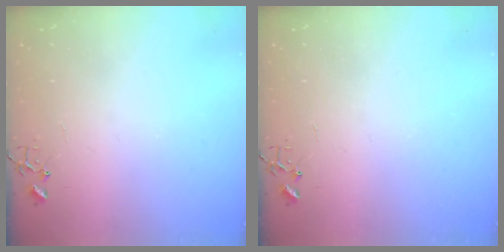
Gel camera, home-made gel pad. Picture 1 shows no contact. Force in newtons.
{"total": 0.0}